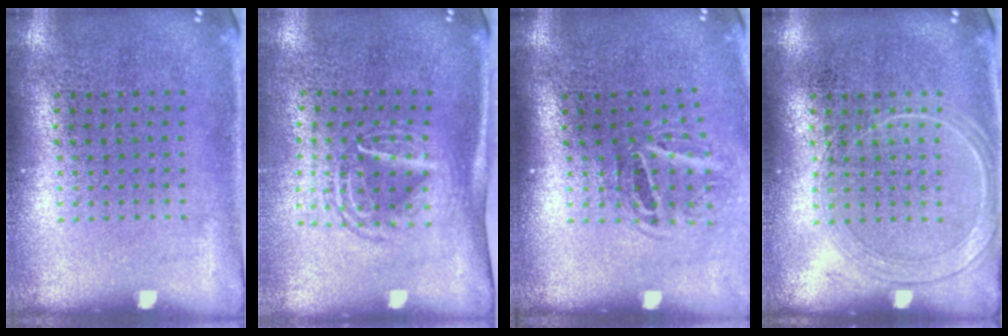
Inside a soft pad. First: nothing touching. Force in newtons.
{"total": 1.7, "press": 1.3, "slide": 1.1}
{"total": 1.8, "press": 1.2, "slide": 1.3}
{"total": 1.6, "press": 1.6, "slide": 0.2}